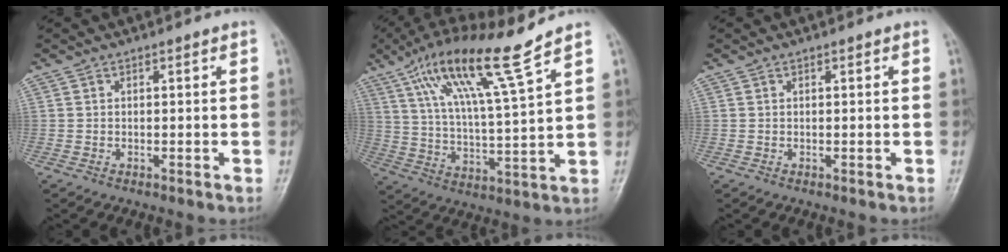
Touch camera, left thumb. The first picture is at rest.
{"total": 15.0, "force": [9.9, 0.6, 11.2], "torque": [-0.203, -0.039, 0.182]}
{"total": 0.0}